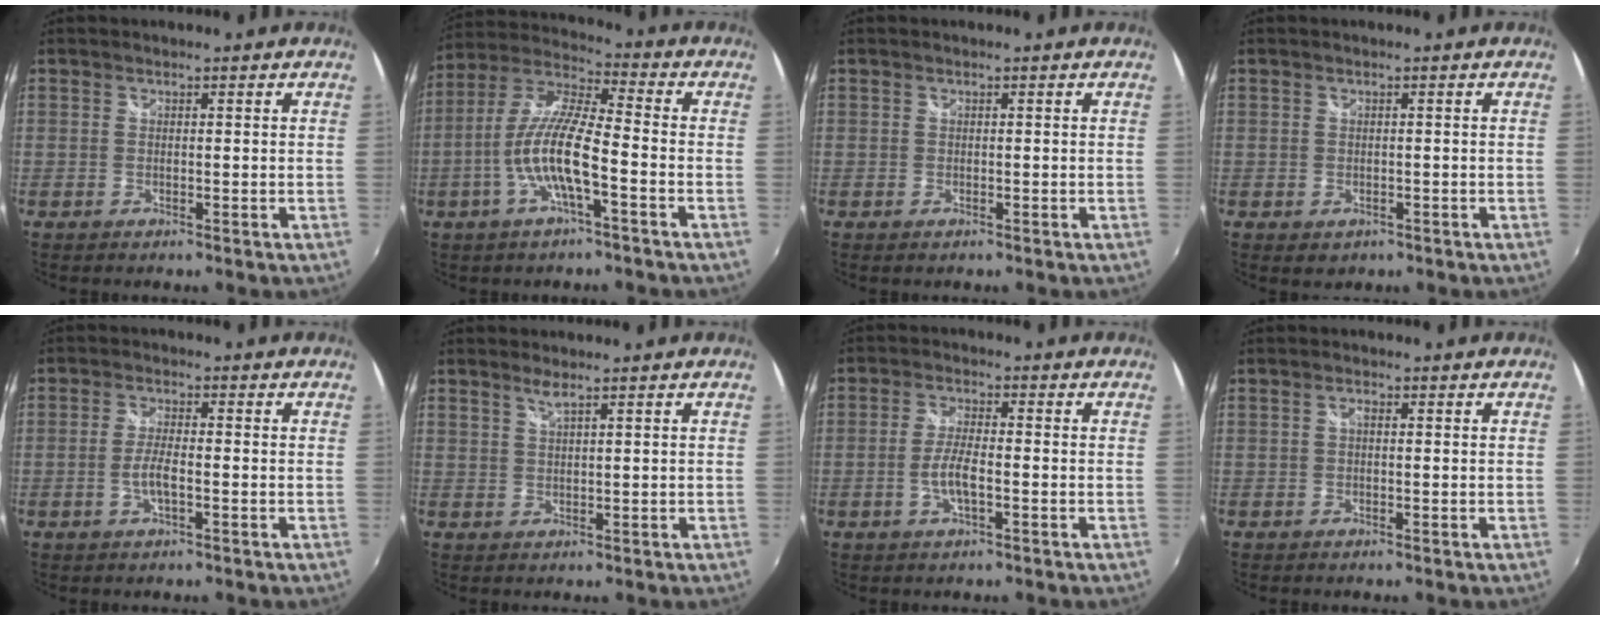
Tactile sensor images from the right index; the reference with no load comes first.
{"total": 12.0, "force": [-4.0, 2.2, 11.1], "torque": [-0.226, 0.000, -0.077]}
{"total": 0.6, "force": [-0.4, 0.4, 0.2], "torque": [-0.005, -0.003, -0.010]}
{"total": 2.6, "force": [-1.1, 2.0, 1.1], "torque": [-0.025, -0.007, -0.012]}
{"total": 4.0, "force": [-1.4, 1.0, 3.6], "torque": [-0.075, -0.002, -0.026]}
{"total": 1.6, "force": [1.2, -0.1, 1.0], "torque": [-0.019, -0.001, 0.022]}
{"total": 5.1, "force": [-1.7, 1.3, 4.6], "torque": [-0.095, -0.001, -0.032]}
{"total": 0.9, "force": [0.0, 0.4, 0.8], "torque": [-0.015, 0.004, -0.003]}